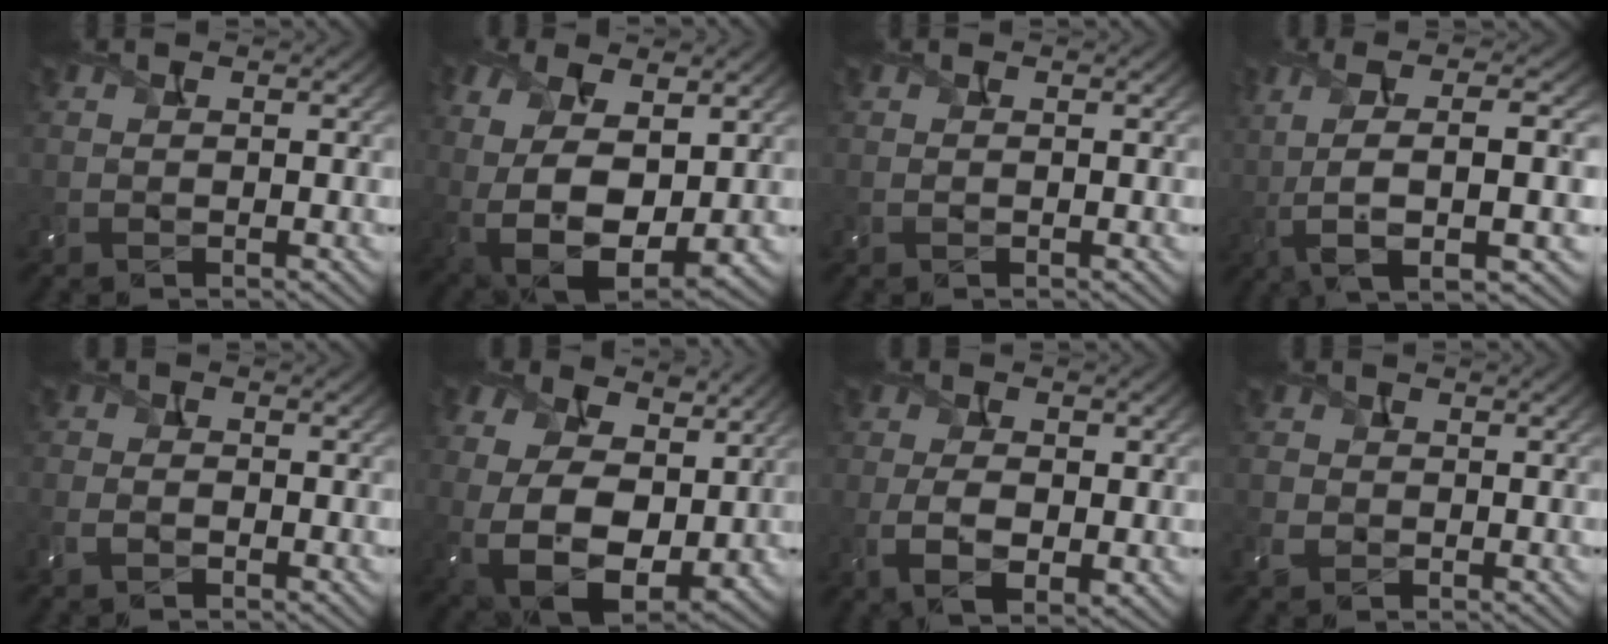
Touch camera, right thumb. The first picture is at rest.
{"total": 12.9, "force": [-1.1, 7.8, 10.2], "torque": [-0.227, -0.039, 0.010]}
{"total": 0.0}
{"total": 9.7, "force": [1.0, 2.4, 9.4], "torque": [-0.176, 0.012, 0.014]}
{"total": 2.5, "force": [-1.6, 1.2, 1.4], "torque": [-0.036, -0.005, -0.038]}
{"total": 14.9, "force": [1.8, 10.5, 10.4], "torque": [-0.239, -0.023, 0.053]}
{"total": 5.4, "force": [-1.0, 2.9, 4.5], "torque": [-0.091, -0.009, -0.015]}
{"total": 2.6, "force": [-0.9, 2.1, 1.3], "torque": [-0.043, -0.006, -0.026]}